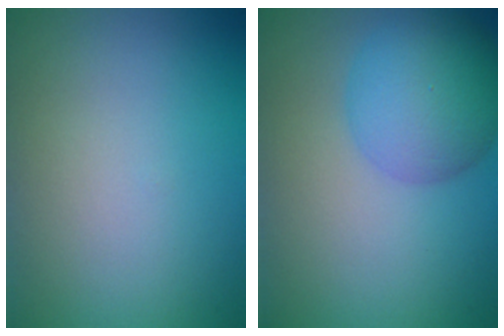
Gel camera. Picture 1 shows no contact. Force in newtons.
{"total": 6.2, "press": 6.2, "slide": 0.3}